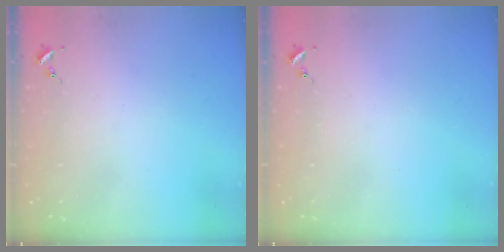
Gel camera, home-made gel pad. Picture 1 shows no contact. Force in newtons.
{"total": 0.0}